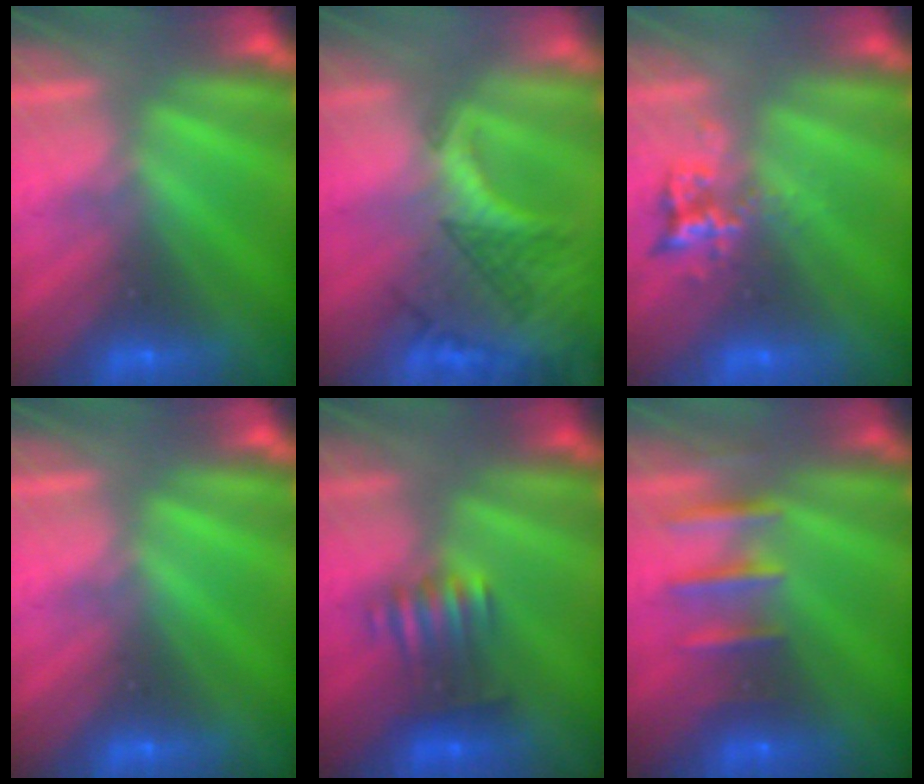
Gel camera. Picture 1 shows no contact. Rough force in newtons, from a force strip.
{"total": 3.1}
{"total": 2.4}
{"total": 0.0}
{"total": 3.6}
{"total": 2.5}